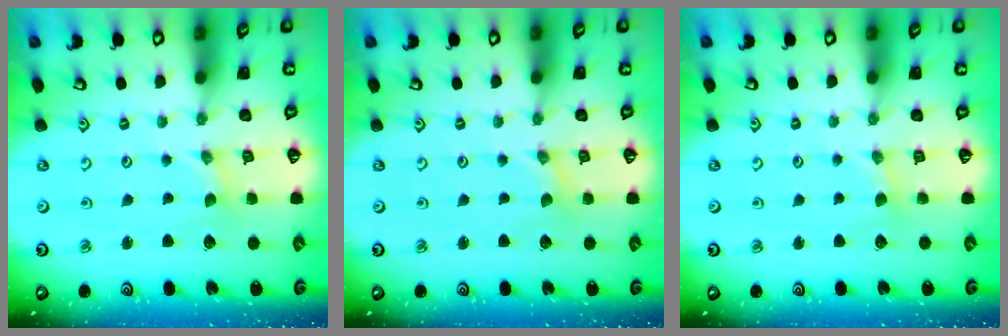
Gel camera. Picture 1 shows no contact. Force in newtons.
{"total": 0.0}
{"total": 1.7, "press": 1.7, "slide": 0.3}